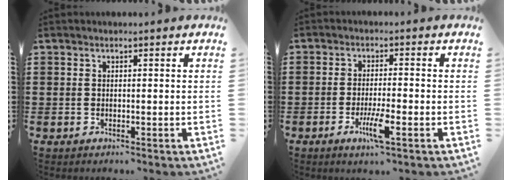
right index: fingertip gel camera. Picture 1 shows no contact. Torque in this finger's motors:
{"motor_torque": [0.89, -0.73, 0.18, 0.05]}